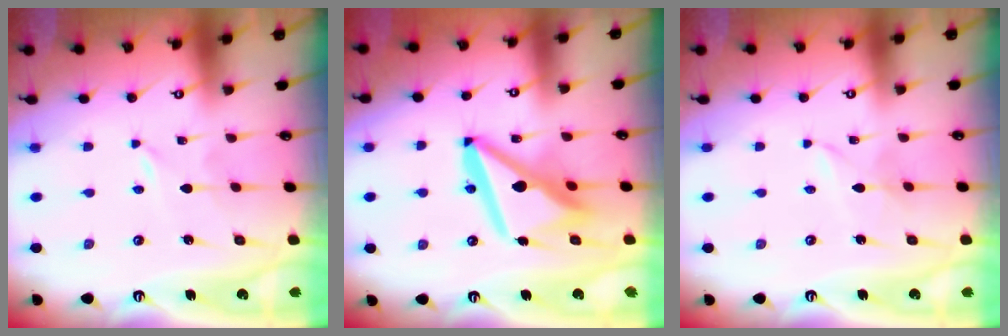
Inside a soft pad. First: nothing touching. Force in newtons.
{"total": 15.2, "press": 15.1, "slide": 1.7}
{"total": 1.1, "press": 1.1, "slide": 0.1}